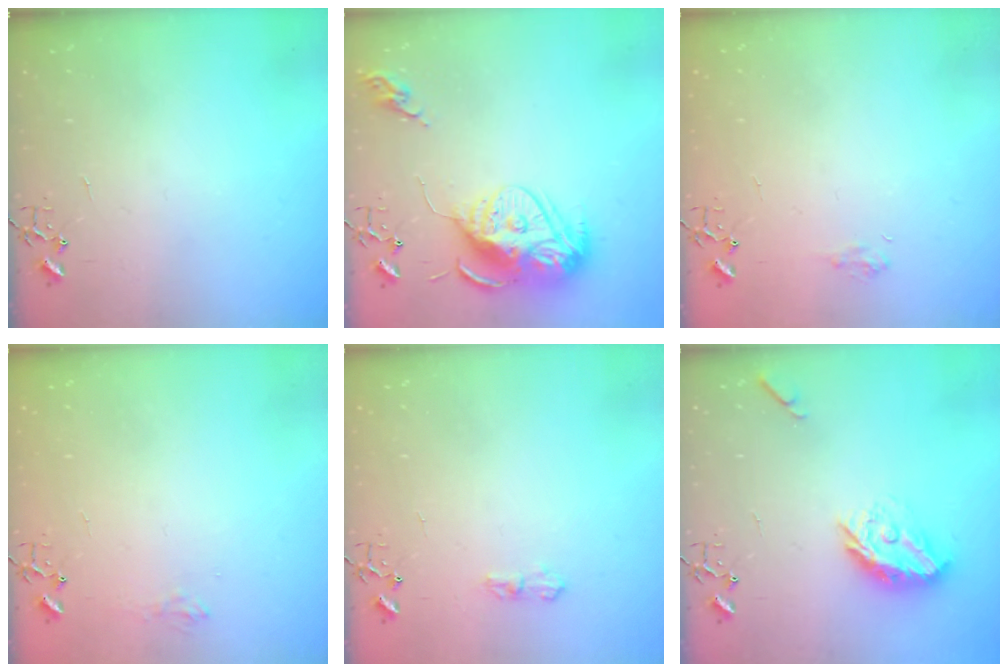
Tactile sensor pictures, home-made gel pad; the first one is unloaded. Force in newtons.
{"total": 16.2, "press": 16.1, "slide": 1.3}
{"total": 5.7, "press": 5.6, "slide": 0.7}
{"total": 6.6, "press": 6.6, "slide": 0.8}
{"total": 7.7, "press": 7.7, "slide": 0.7}
{"total": 12.8, "press": 12.8, "slide": 0.6}